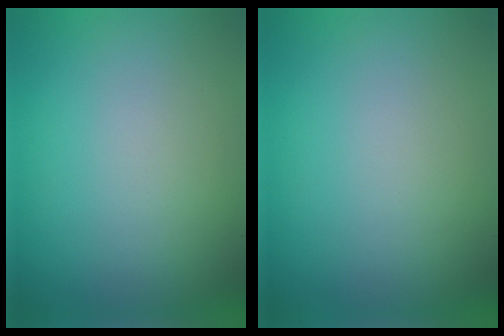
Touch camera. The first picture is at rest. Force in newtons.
{"total": 0.0}